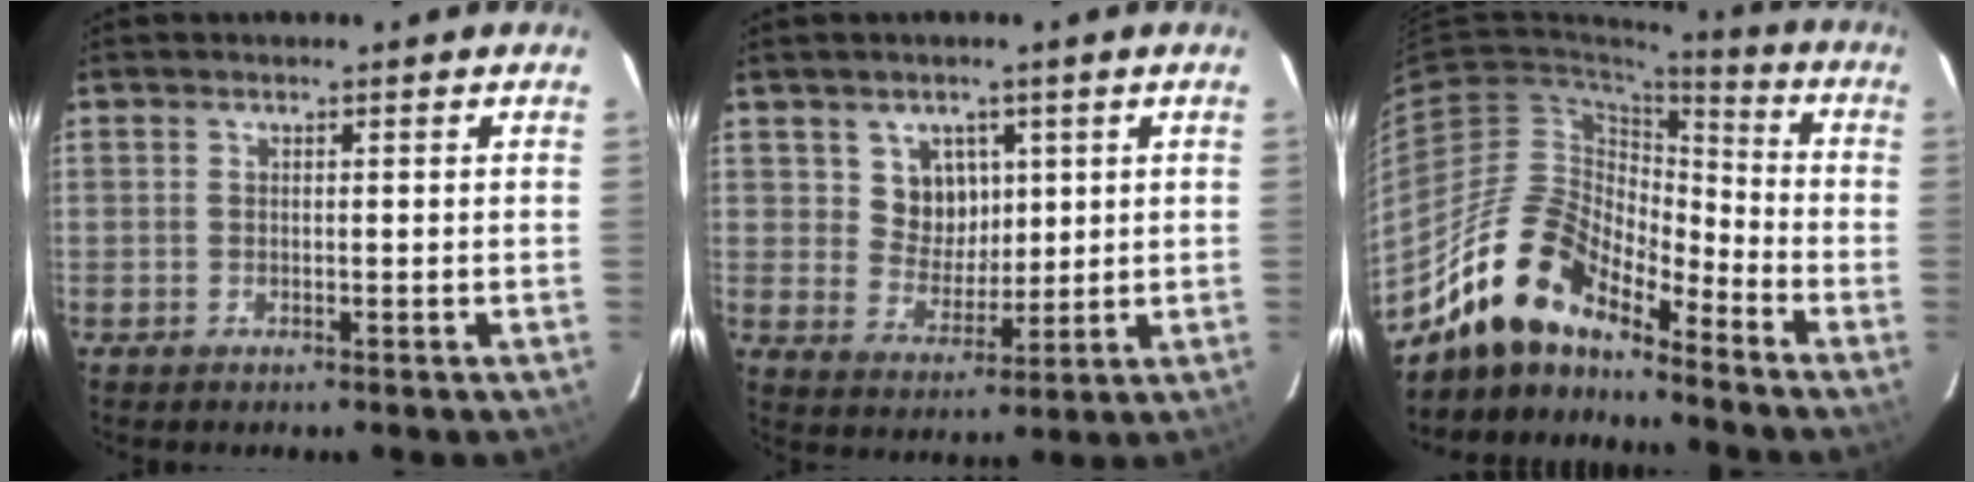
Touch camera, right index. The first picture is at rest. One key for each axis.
{"total": 6.6, "fx": 2.6, "fy": 5.8, "fz": 1.8, "tx": -0.029, "ty": 0.007, "tz": 0.056}
{"total": 15.3, "fx": -12.9, "fy": 5.0, "fz": 6.6, "tx": -0.126, "ty": 0.009, "tz": -0.245}